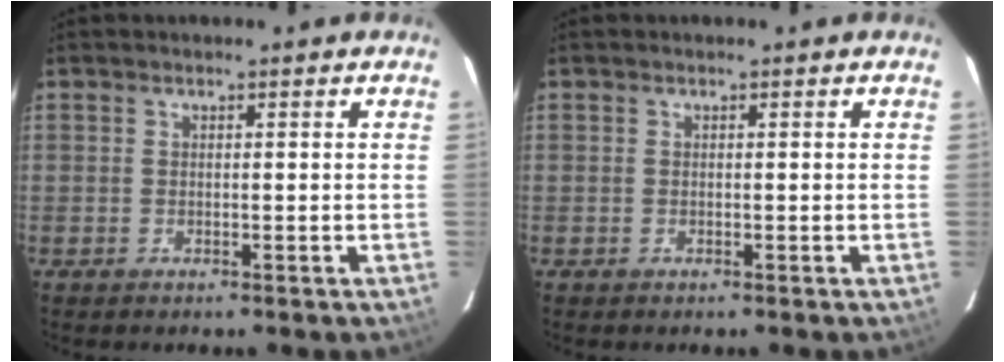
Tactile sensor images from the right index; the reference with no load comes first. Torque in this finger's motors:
{"motor_torque": [0.02, 0.02, 0.04, 0.00]}